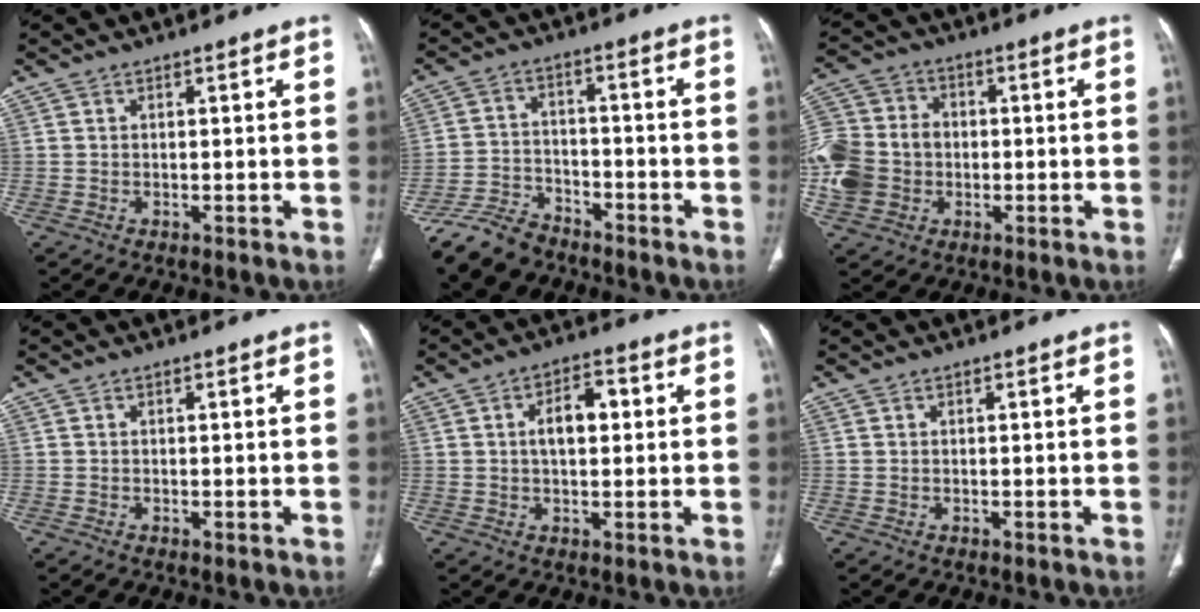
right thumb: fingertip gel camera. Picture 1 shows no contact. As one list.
[{"total": 9.0, "force": [-7.5, 4.2, 2.3], "torque": [-0.048, 0.035, -0.145]}, {"total": 15.4, "force": [-2.1, 13.0, 8.1], "torque": [-0.173, 0.027, -0.039]}, {"total": 0.0}, {"total": 6.6, "force": [1.0, 3.6, 5.5], "torque": [-0.081, 0.015, 0.011]}, {"total": 0.0}]